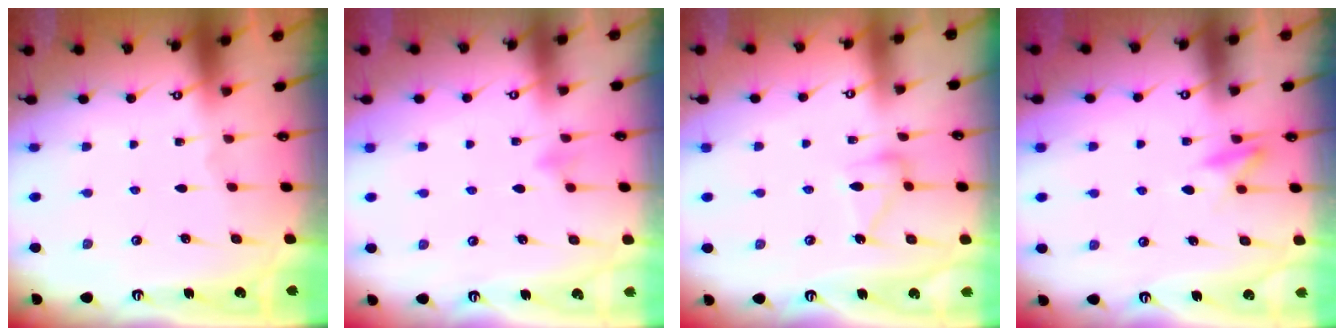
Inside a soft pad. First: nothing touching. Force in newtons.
{"total": 4.0, "press": 3.9, "slide": 0.4}
{"total": 10.5, "press": 10.5, "slide": 0.5}
{"total": 10.0, "press": 9.9, "slide": 1.5}